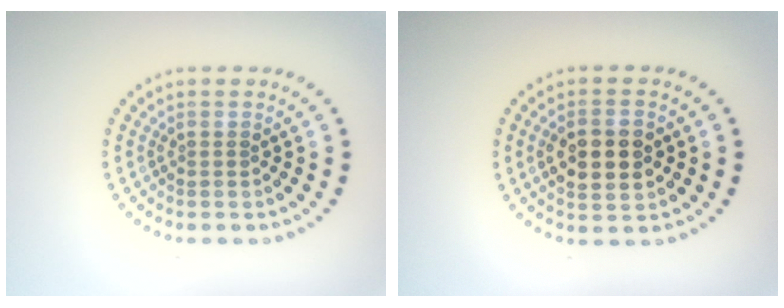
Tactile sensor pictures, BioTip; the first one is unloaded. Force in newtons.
{"total": 4.6, "press": 4.6, "slide": 0.4}